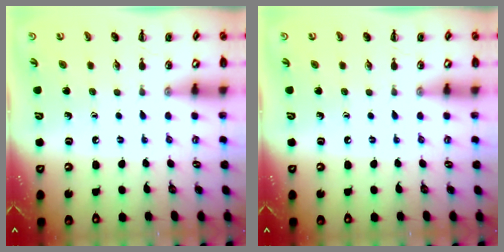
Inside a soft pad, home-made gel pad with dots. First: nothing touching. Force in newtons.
{"total": 0.0}